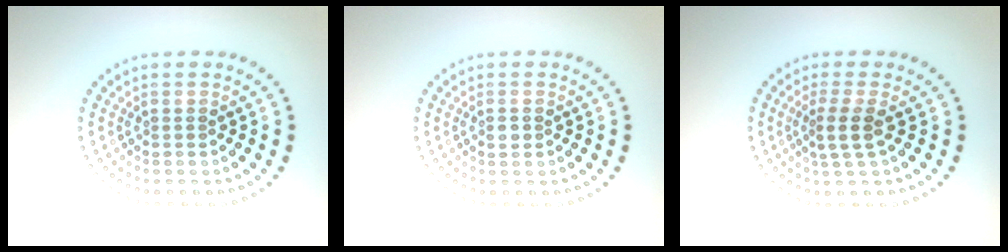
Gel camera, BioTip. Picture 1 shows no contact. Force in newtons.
{"total": 0.8, "press": 0.7, "slide": 0.3}
{"total": 2.4, "press": 2.0, "slide": 1.4}